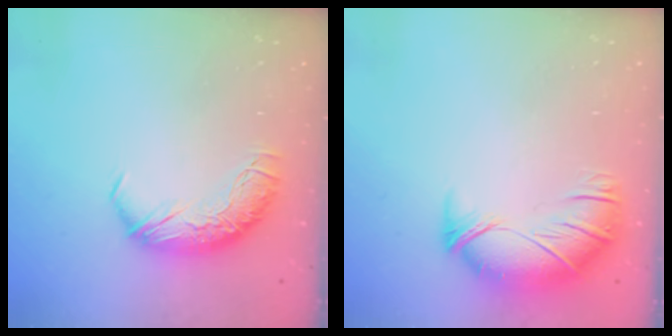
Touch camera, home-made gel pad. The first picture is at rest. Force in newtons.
{"total": 3.0, "press": 1.9, "slide": 2.3}